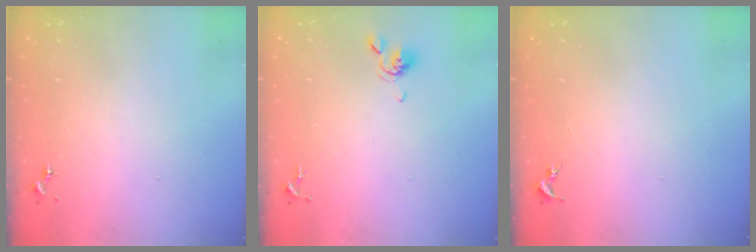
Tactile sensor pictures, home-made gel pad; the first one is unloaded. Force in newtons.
{"total": 6.0, "press": 5.9, "slide": 1.2}
{"total": 0.0}